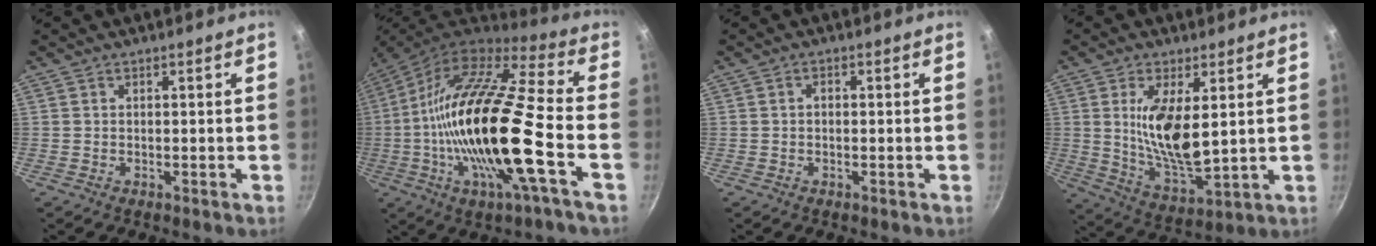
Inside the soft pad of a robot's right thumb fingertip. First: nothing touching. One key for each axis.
{"total": 25.2, "fx": -5.2, "fy": 5.3, "fz": 24.0, "tx": -0.434, "ty": 0.020, "tz": -0.113}
{"total": 1.0, "fx": 0.1, "fy": 0.8, "fz": 0.7, "tx": -0.011, "ty": 0.005, "tz": 0.000}
{"total": 12.7, "fx": 2.7, "fy": 5.0, "fz": 11.4, "tx": -0.209, "ty": -0.033, "tz": 0.061}